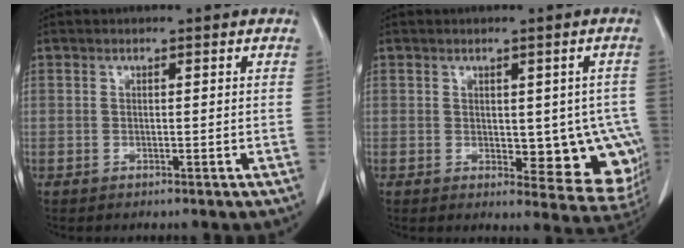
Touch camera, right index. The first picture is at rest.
{"total": 10.8, "force": [-0.9, 5.4, 9.3], "torque": [-0.084, -0.005, 0.000]}